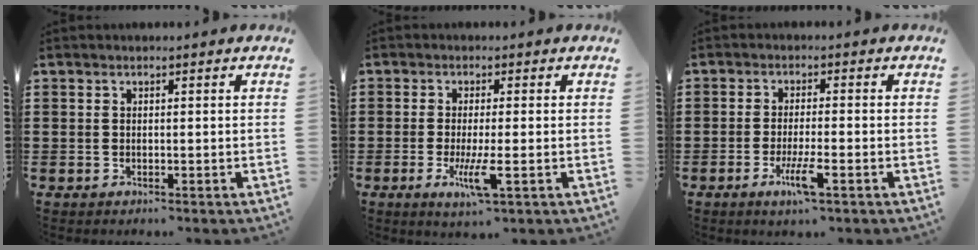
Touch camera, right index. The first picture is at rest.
{"total": 5.4, "force": [-1.9, 0.6, 5.0], "torque": [-0.101, -0.020, -0.034]}
{"total": 4.9, "force": [-2.5, 0.5, 4.2], "torque": [-0.087, -0.015, -0.045]}